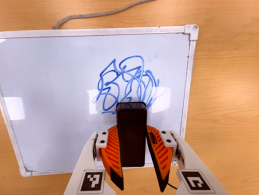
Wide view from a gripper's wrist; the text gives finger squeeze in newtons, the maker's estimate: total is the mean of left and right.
{"total": 6.1, "left": 5.7, "right": 6.5}